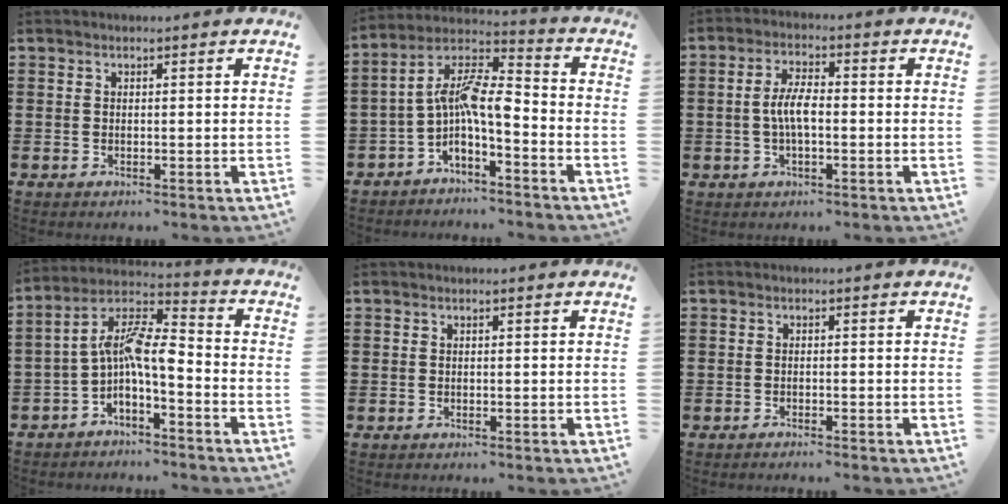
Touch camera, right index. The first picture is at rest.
{"total": 8.5, "force": [-1.9, 2.9, 7.7], "torque": [-0.163, -0.006, -0.041]}
{"total": 4.8, "force": [-0.6, 1.9, 4.4], "torque": [-0.093, 0.002, -0.016]}
{"total": 8.4, "force": [-1.2, 2.8, 7.9], "torque": [-0.174, -0.009, -0.031]}
{"total": 0.0}
{"total": 0.9, "force": [-0.9, -0.2, 0.0], "torque": [-0.001, 0.000, -0.018]}